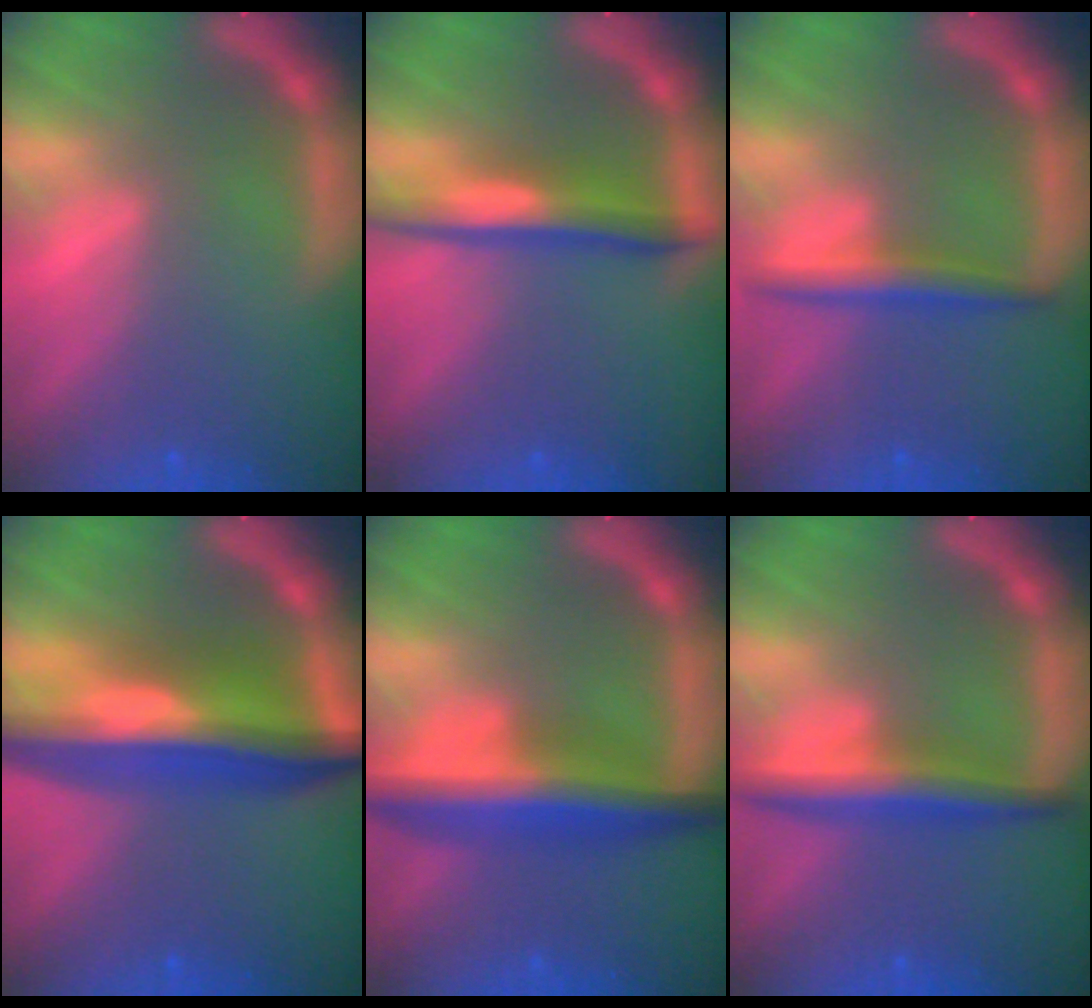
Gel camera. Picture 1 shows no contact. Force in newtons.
{"total": 4.5}
{"total": 3.0}
{"total": 10.0}
{"total": 7.1}
{"total": 4.5}